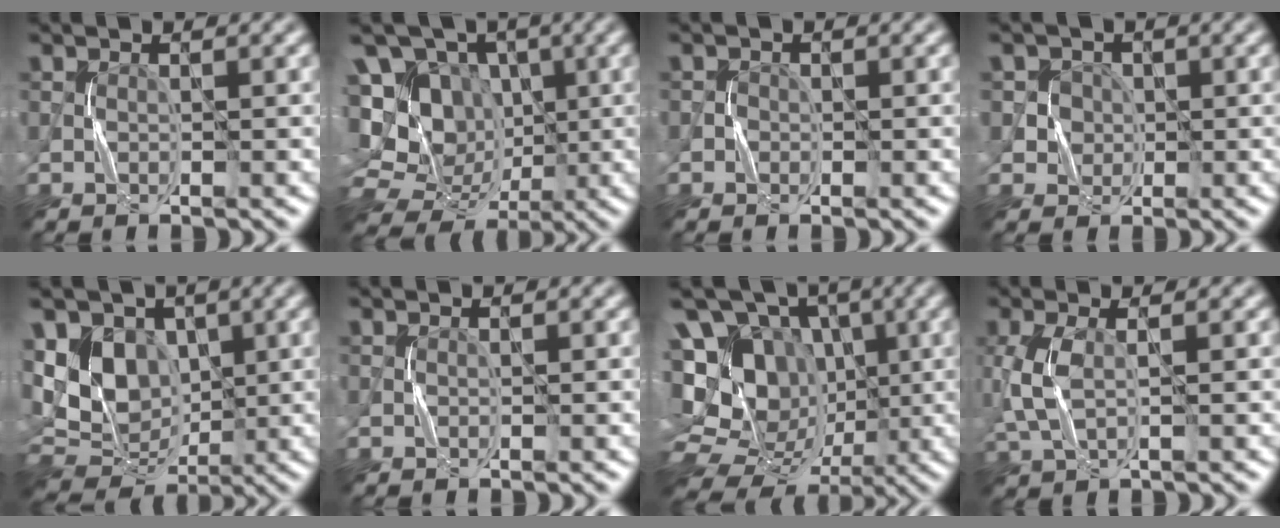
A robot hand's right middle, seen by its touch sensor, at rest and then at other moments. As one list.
[{"total": 15.2, "force": [0.8, 13.8, 6.3], "torque": [-0.163, 0.028, 0.005]}, {"total": 0.7, "force": [-0.3, 0.7, 0.0], "torque": [0.005, 0.000, -0.006]}, {"total": 3.5, "force": [0.8, 3.2, 0.9], "torque": [-0.004, 0.012, 0.011]}, {"total": 9.4, "force": [1.2, 7.2, 5.9], "torque": [-0.118, 0.004, 0.027]}, {"total": 0.0}, {"total": 17.4, "force": [1.8, 14.9, 8.9], "torque": [-0.202, 0.044, 0.024]}, {"total": 3.3, "force": [0.3, 1.3, 3.0], "torque": [-0.086, 0.001, 0.006]}]